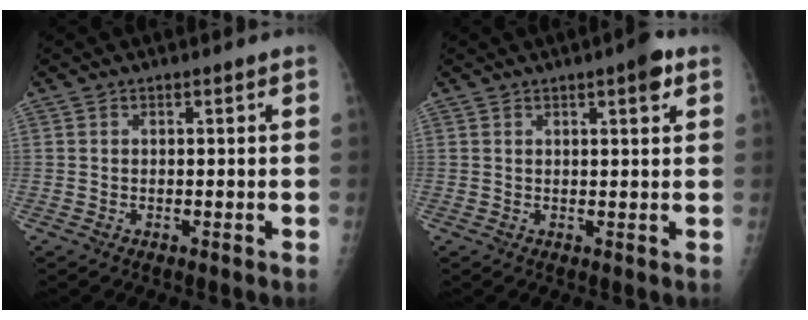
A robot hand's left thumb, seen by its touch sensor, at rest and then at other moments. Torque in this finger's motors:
{"motor_torque": [0.44, 0.47, 0.59, 0.02, 0.02]}